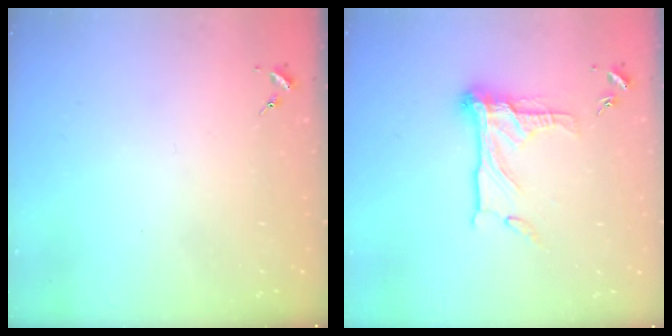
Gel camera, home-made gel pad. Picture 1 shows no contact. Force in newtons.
{"total": 15.9, "press": 15.9, "slide": 1.0}